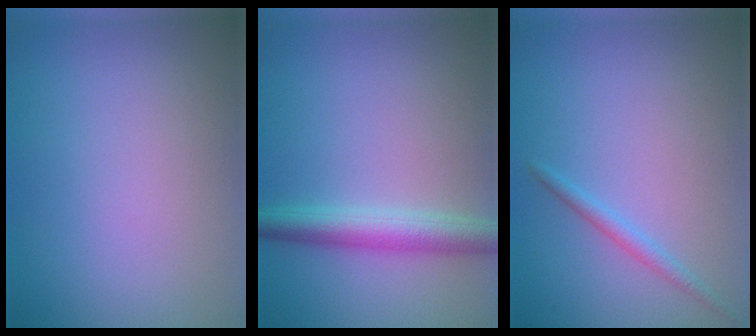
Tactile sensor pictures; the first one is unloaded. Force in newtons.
{"total": 3.8, "press": 3.8, "slide": 0.1}
{"total": 1.3, "press": 1.3, "slide": 0.0}